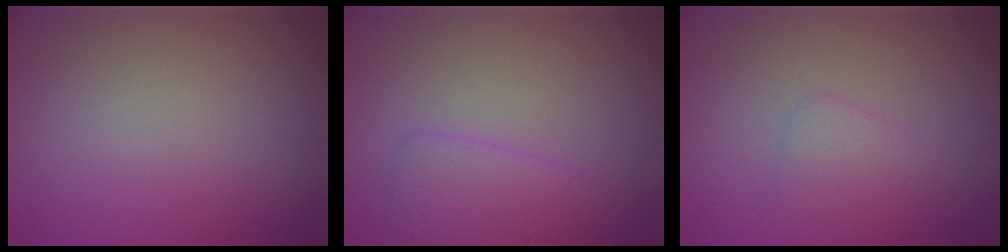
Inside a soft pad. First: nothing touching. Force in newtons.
{"total": 2.6, "press": 2.6, "slide": 0.1}
{"total": 1.6, "press": 1.6, "slide": 0.0}